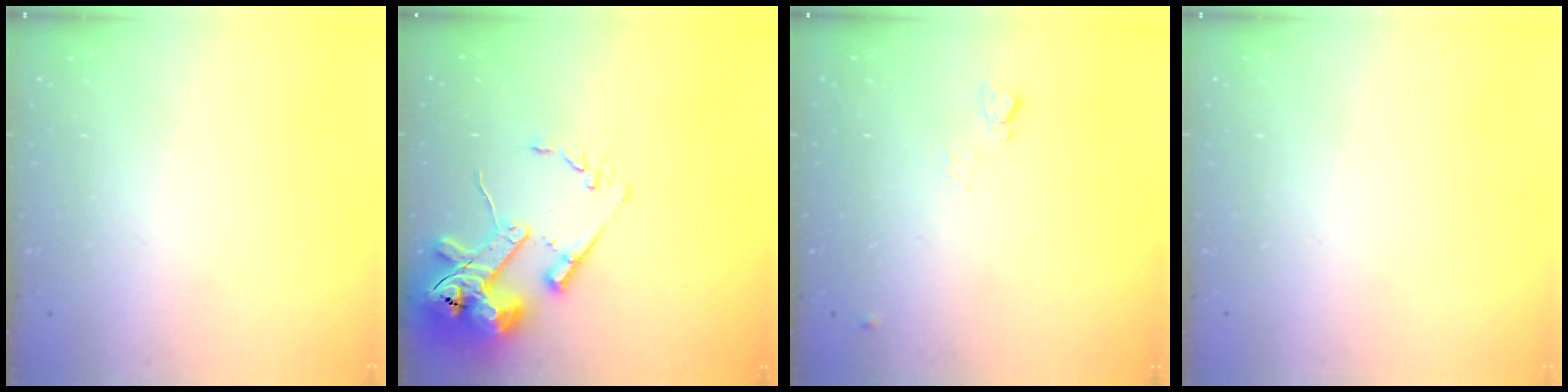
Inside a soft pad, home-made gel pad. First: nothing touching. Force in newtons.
{"total": 16.0, "press": 15.8, "slide": 2.2}
{"total": 4.1, "press": 4.0, "slide": 0.7}
{"total": 0.0}